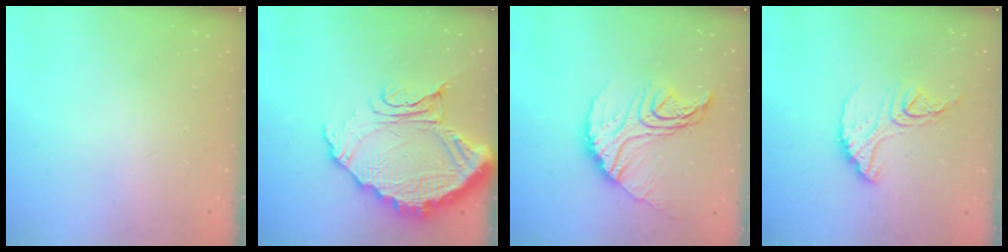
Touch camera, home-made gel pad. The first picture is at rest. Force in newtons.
{"total": 16.5, "press": 16.4, "slide": 1.3}
{"total": 15.6, "press": 15.5, "slide": 1.0}
{"total": 12.7, "press": 12.6, "slide": 1.2}